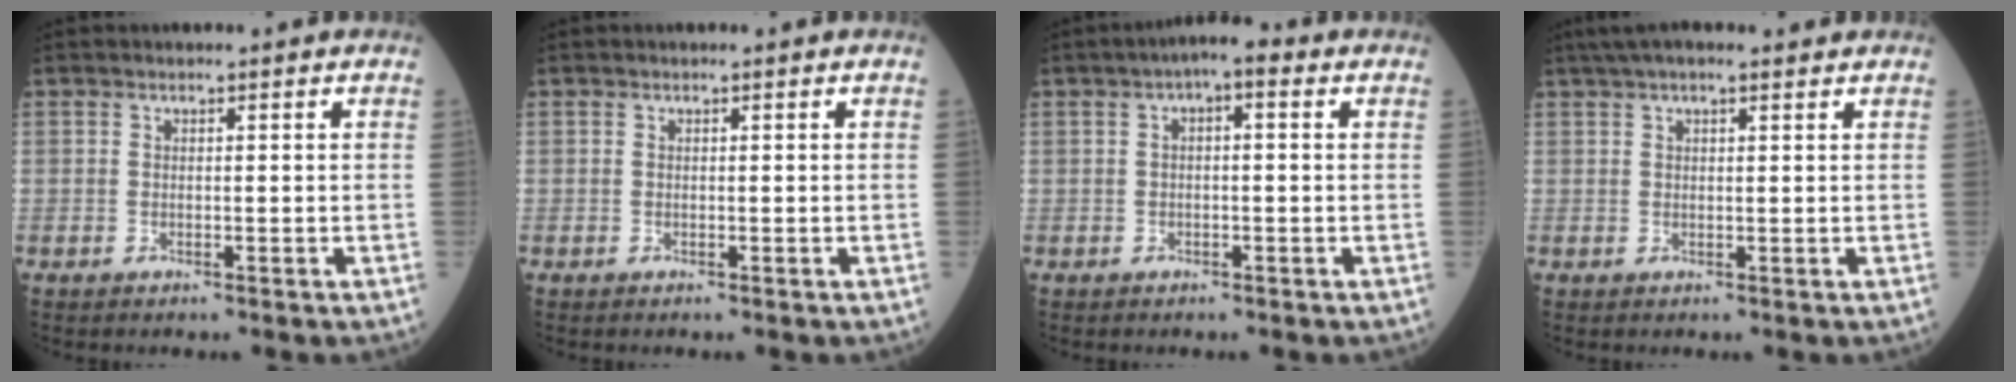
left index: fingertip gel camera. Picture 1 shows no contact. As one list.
[{"total": 0.0}, {"total": 3.9, "force": [0.9, 1.2, 3.6], "torque": [-0.057, 0.015, 0.006]}, {"total": 6.9, "force": [5.5, 1.1, 4.1], "torque": [-0.069, 0.038, 0.081]}]